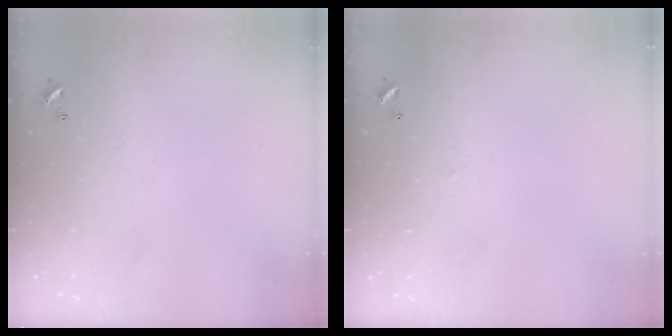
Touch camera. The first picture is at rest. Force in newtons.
{"total": 2.1, "press": 2.1, "slide": 0.2}